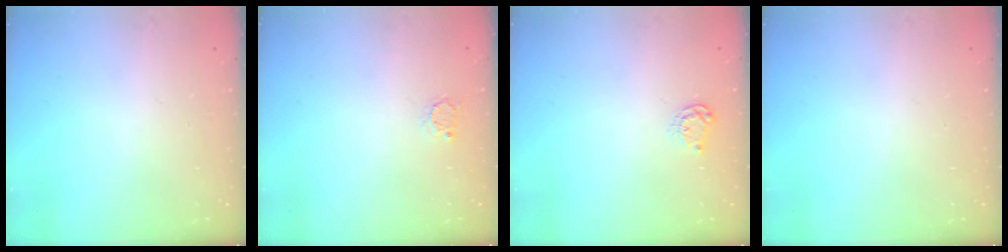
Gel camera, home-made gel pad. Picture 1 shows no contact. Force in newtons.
{"total": 2.0, "press": 2.0, "slide": 0.4}
{"total": 5.2, "press": 5.2, "slide": 0.6}
{"total": 0.0}